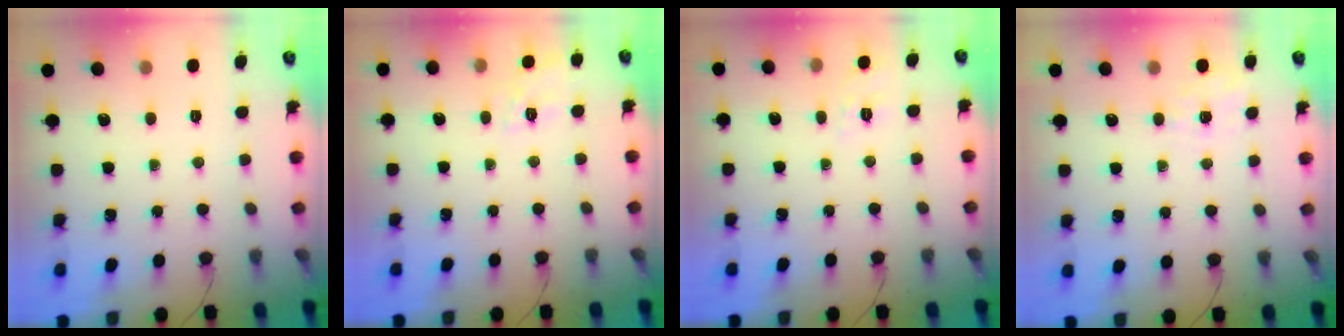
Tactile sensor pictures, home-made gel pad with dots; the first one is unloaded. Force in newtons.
{"total": 10.1, "press": 10.0, "slide": 1.5}
{"total": 1.7, "press": 0.0, "slide": 1.7}
{"total": 1.5, "press": 0.3, "slide": 1.5}